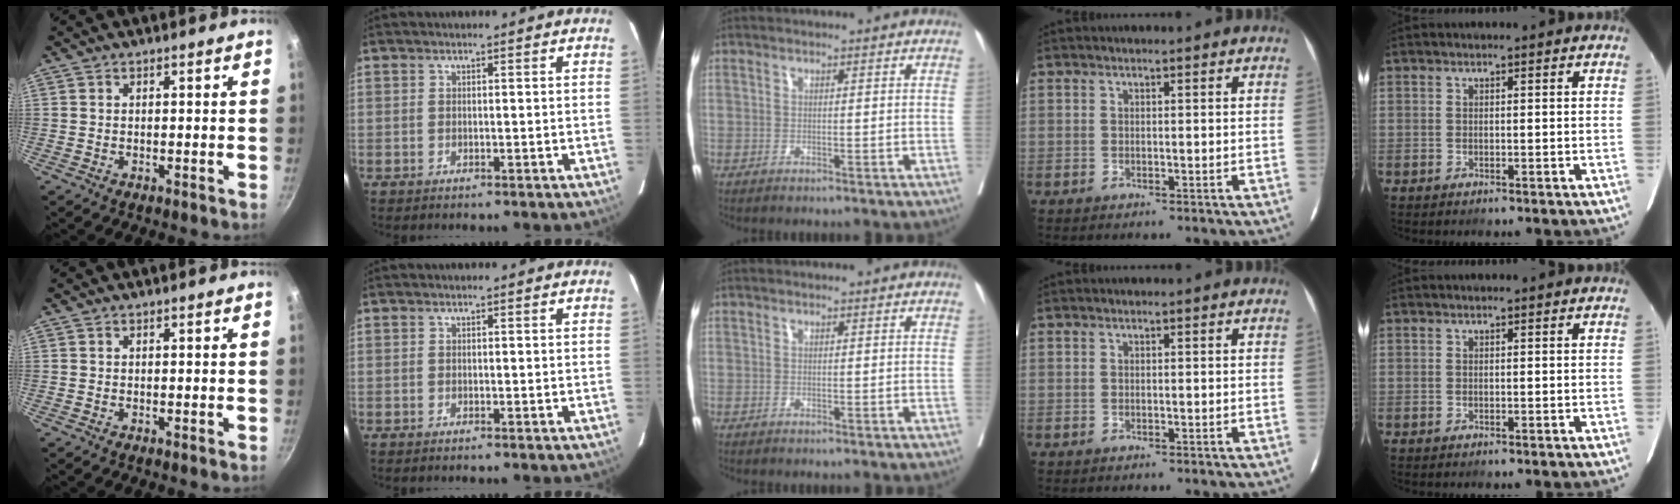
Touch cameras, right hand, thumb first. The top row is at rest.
{}